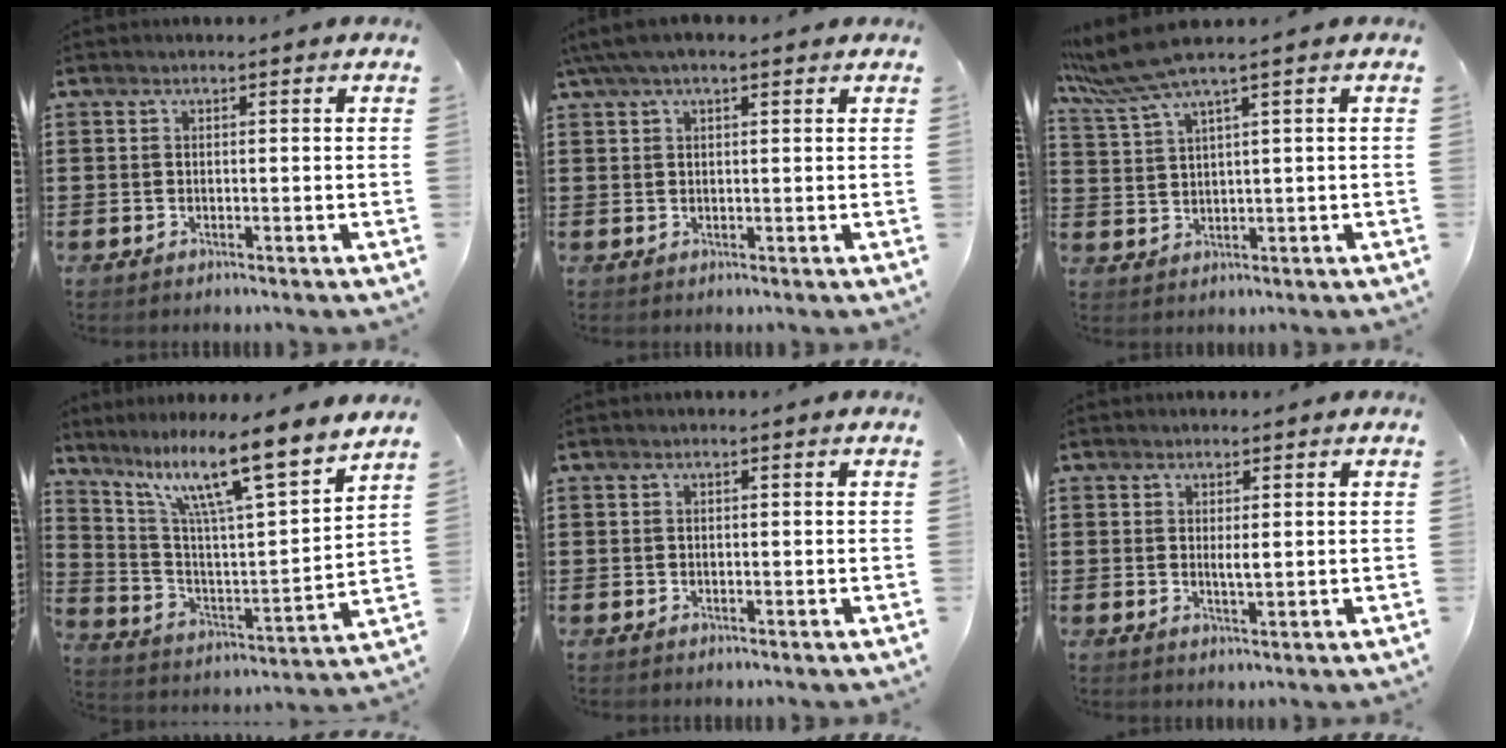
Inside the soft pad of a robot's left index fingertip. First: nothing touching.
{"total": 3.5, "force": [2.1, 1.0, 2.6], "torque": [-0.054, 0.009, 0.039]}
{"total": 6.0, "force": [4.1, -0.1, 4.3], "torque": [-0.111, -0.013, 0.069]}
{"total": 11.9, "force": [8.8, 0.9, 8.0], "torque": [-0.172, -0.060, 0.136]}
{"total": 0.0}
{"total": 1.8, "force": [0.3, 0.4, 1.8], "torque": [-0.034, -0.001, 0.004]}